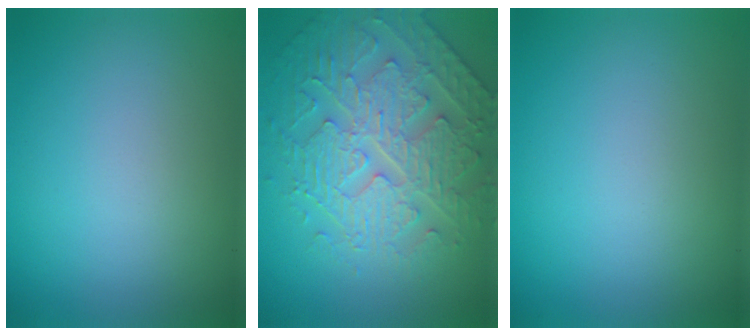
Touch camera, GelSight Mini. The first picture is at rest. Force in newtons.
{"total": 5.0, "press": 4.9, "slide": 0.8}
{"total": 0.0}